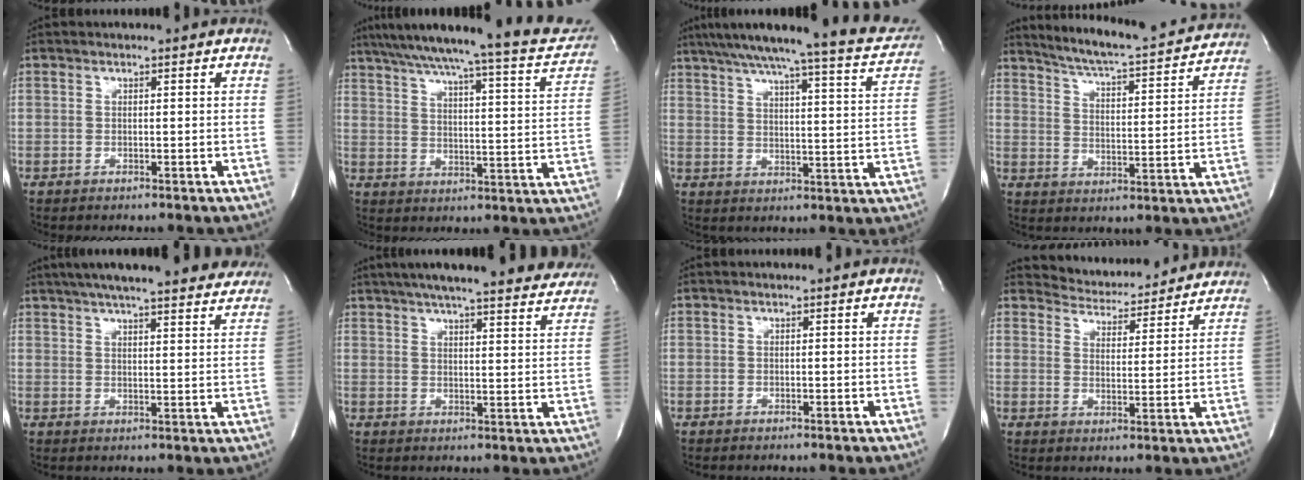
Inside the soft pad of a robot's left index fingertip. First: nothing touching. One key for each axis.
{"total": 24.1, "fx": 21.0, "fy": 2.1, "fz": 11.8, "tx": -0.180, "ty": -0.027, "tz": 0.263}
{"total": 19.2, "fx": 16.8, "fy": 1.4, "fz": 9.2, "tx": -0.135, "ty": -0.023, "tz": 0.209}
{"total": 17.7, "fx": 16.5, "fy": 1.2, "fz": 6.3, "tx": -0.102, "ty": -0.025, "tz": 0.222}
{"total": 23.2, "fx": 20.1, "fy": 3.4, "fz": 11.2, "tx": -0.180, "ty": 0.015, "tz": 0.252}
{"total": 25.1, "fx": 22.0, "fy": 3.5, "fz": 11.6, "tx": -0.186, "ty": -0.009, "tz": 0.270}
{"total": 0.0}
{"total": 10.0, "fx": 9.8, "fy": 1.9, "fz": 0.8, "tx": -0.014, "ty": 0.003, "tz": 0.130}